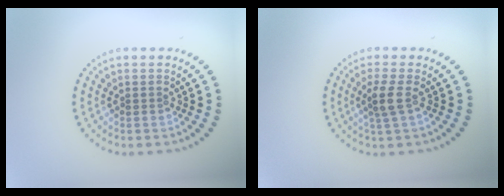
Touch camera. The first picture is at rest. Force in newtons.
{"total": 2.0, "press": 1.7, "slide": 1.1}